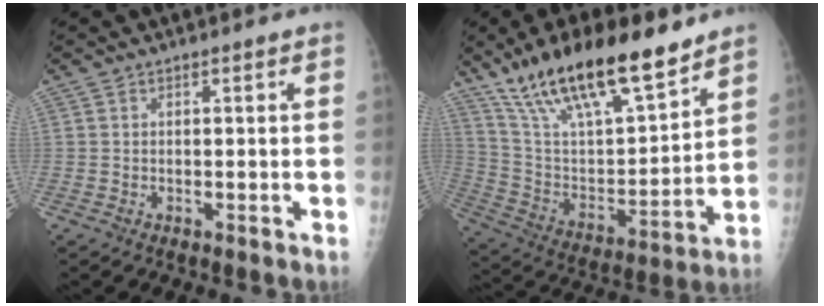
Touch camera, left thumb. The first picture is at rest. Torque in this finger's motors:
{"motor_torque": [2.02, 2.02, 1.42, -1.35, 0.16]}